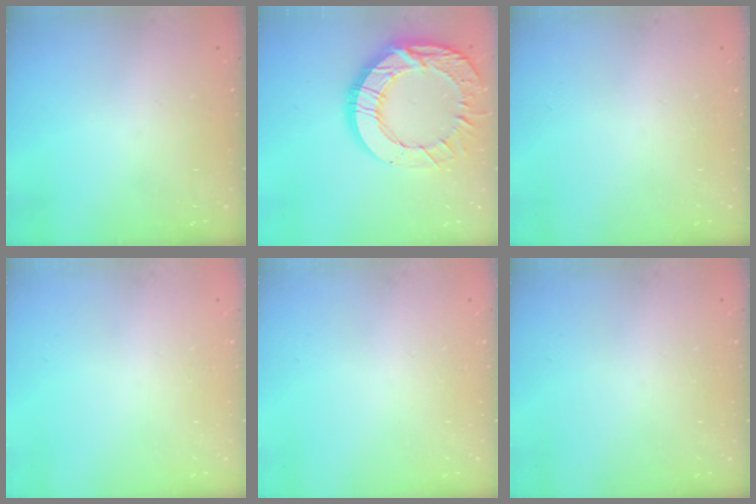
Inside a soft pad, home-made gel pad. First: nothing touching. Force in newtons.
{"total": 22.1, "press": 22.0, "slide": 2.0}
{"total": 0.0}
{"total": 0.0}
{"total": 0.0}
{"total": 0.0}